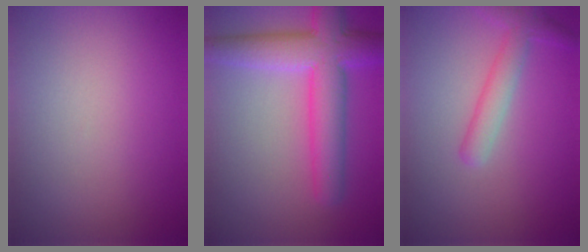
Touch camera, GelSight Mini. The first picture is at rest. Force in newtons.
{"total": 7.1, "press": 7.1, "slide": 0.3}
{"total": 2.6, "press": 2.6, "slide": 0.1}